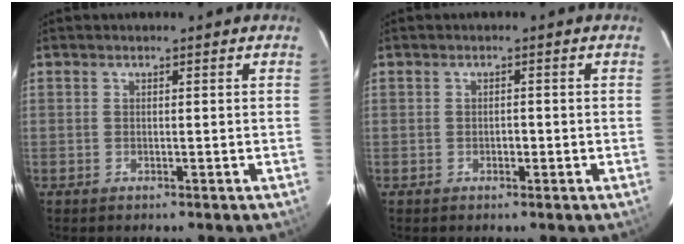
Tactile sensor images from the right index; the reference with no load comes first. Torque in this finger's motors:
{"motor_torque": [0.16, 0.14, -0.02, 0.00]}